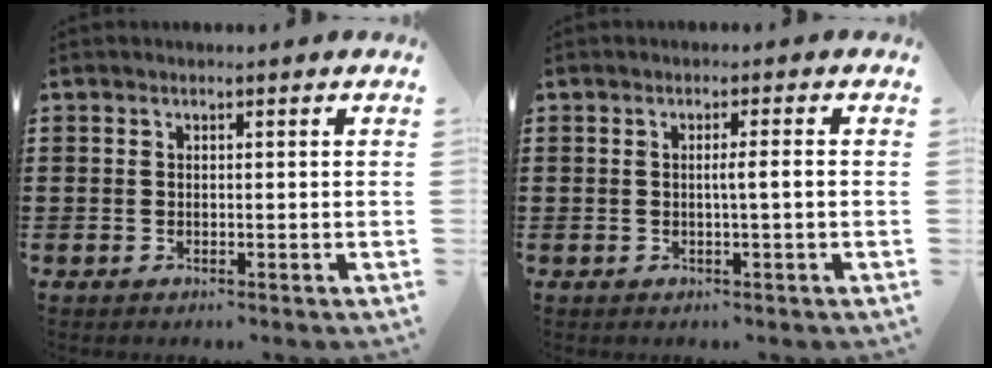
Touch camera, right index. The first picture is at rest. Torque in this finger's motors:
{"motor_torque": [0.52, -0.51, 0.09, 0.06]}